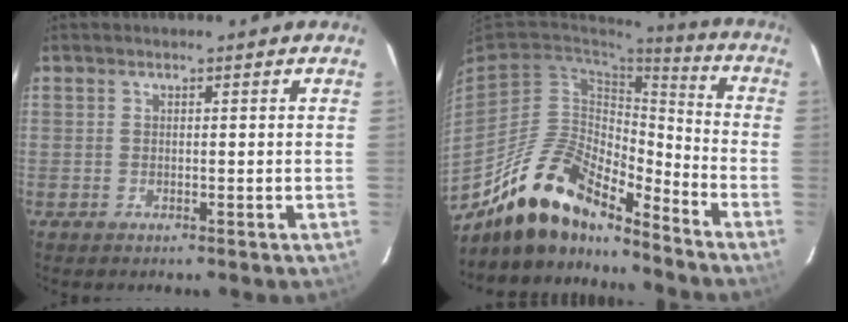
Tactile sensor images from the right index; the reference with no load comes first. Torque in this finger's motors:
{"motor_torque": [0.53, -0.61, 0.64, 0.15]}